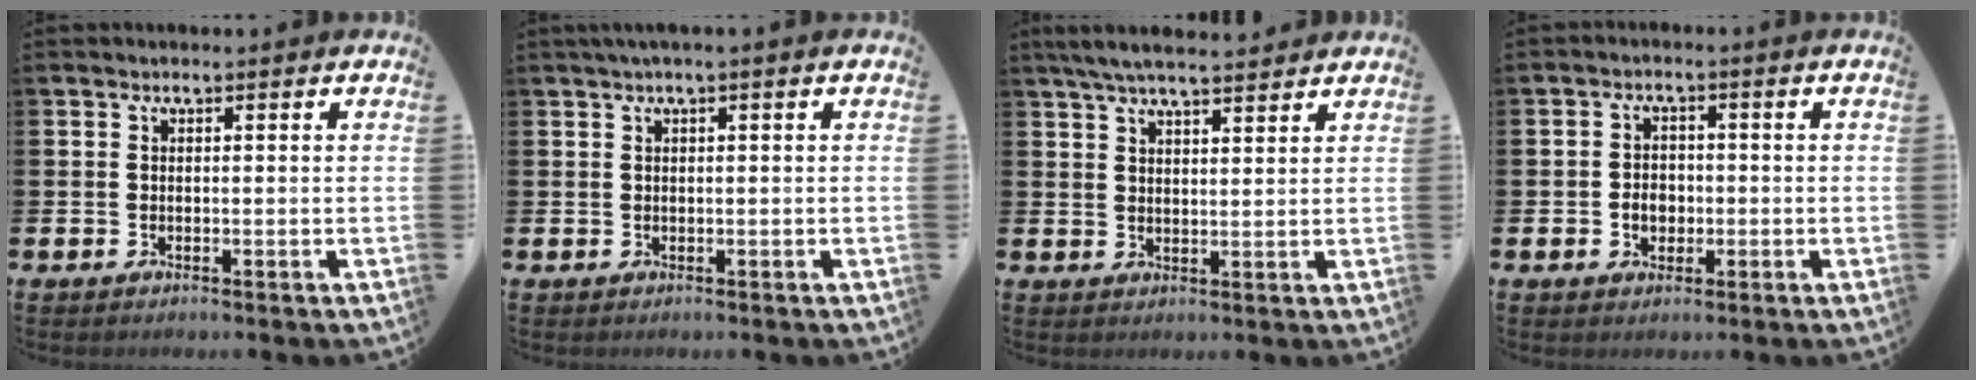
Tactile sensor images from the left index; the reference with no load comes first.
{"total": 1.0, "force": [0.3, -0.1, 1.0], "torque": [-0.023, 0.004, 0.006]}
{"total": 5.3, "force": [5.0, 0.6, 1.8], "torque": [-0.045, -0.014, 0.091]}
{"total": 2.5, "force": [-0.4, 2.3, 0.9], "torque": [-0.015, 0.005, -0.013]}